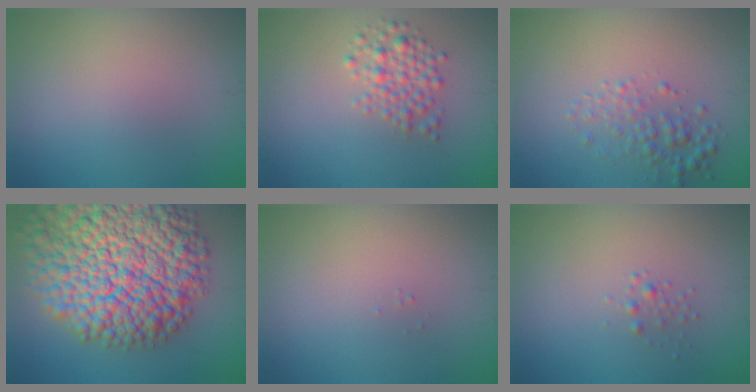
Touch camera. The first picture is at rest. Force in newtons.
{"total": 2.6, "press": 2.6, "slide": 0.2}
{"total": 2.3, "press": 2.3, "slide": 0.1}
{"total": 17.1, "press": 17.1, "slide": 0.8}
{"total": 0.0}
{"total": 0.7, "press": 0.7, "slide": 0.0}